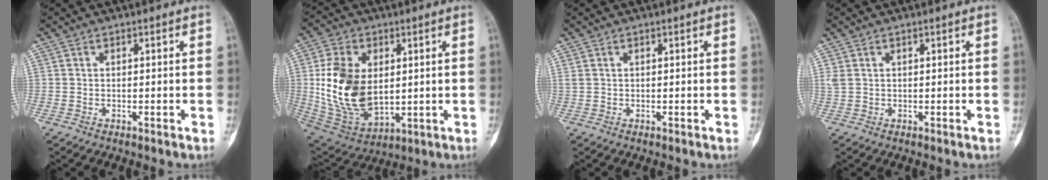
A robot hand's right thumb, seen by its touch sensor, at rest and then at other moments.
{"total": 17.8, "force": [1.7, 11.4, 13.5], "torque": [-0.243, -0.014, 0.051]}
{"total": 0.6, "force": [0.4, 0.3, 0.4], "torque": [-0.009, 0.008, 0.011]}
{"total": 1.0, "force": [0.6, 0.6, 0.6], "torque": [-0.014, 0.008, 0.017]}